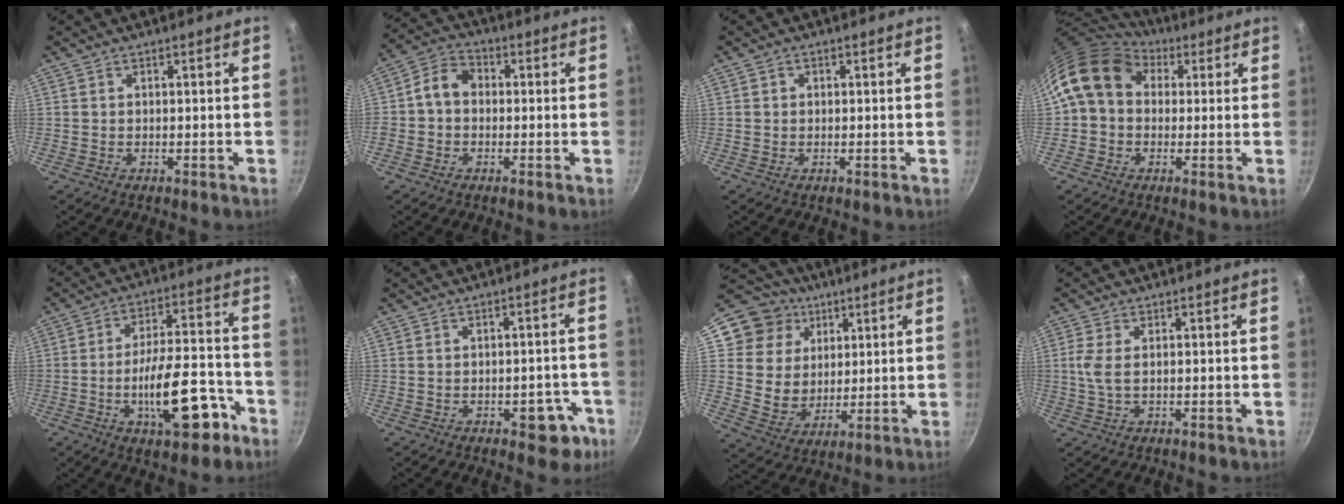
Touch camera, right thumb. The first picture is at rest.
{"total": 5.7, "force": [-0.3, 4.6, 3.3], "torque": [-0.042, 0.019, -0.025]}
{"total": 0.9, "force": [0.1, 0.8, 0.3], "torque": [-0.003, 0.003, 0.001]}
{"total": 12.8, "force": [4.0, 10.0, 7.0], "torque": [-0.104, 0.016, 0.052]}
{"total": 16.5, "force": [-6.9, 6.6, 13.5], "torque": [-0.181, 0.053, -0.097]}
{"total": 6.6, "force": [-3.0, 3.7, 4.6], "torque": [-0.025, 0.024, -0.030]}
{"total": 15.6, "force": [6.0, 13.4, 5.3], "torque": [-0.061, -0.007, 0.114]}
{"total": 3.2, "force": [0.3, 1.0, 3.0], "torque": [-0.074, 0.001, 0.005]}